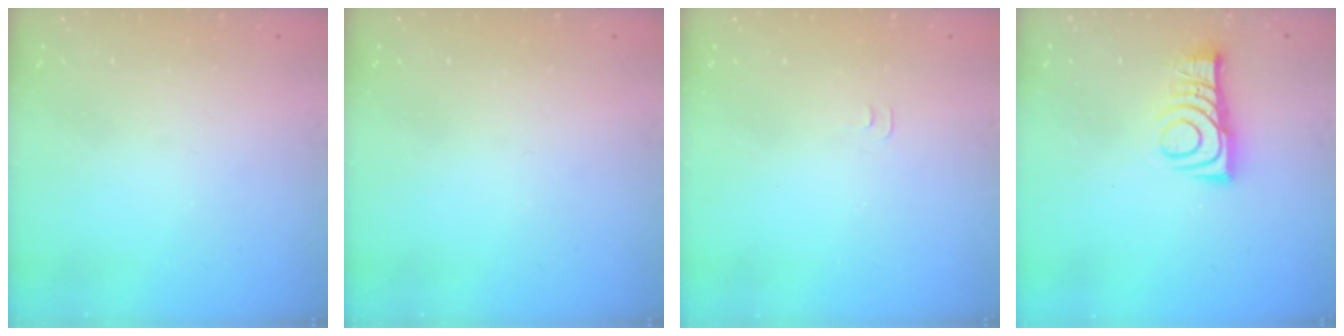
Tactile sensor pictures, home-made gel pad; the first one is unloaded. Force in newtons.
{"total": 0.0}
{"total": 3.0, "press": 3.0, "slide": 0.3}
{"total": 9.5, "press": 9.5, "slide": 0.3}